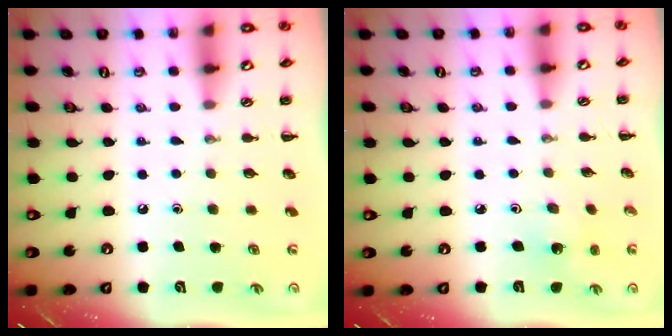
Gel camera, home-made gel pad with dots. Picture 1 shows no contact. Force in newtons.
{"total": 1.7, "press": 1.5, "slide": 0.7}